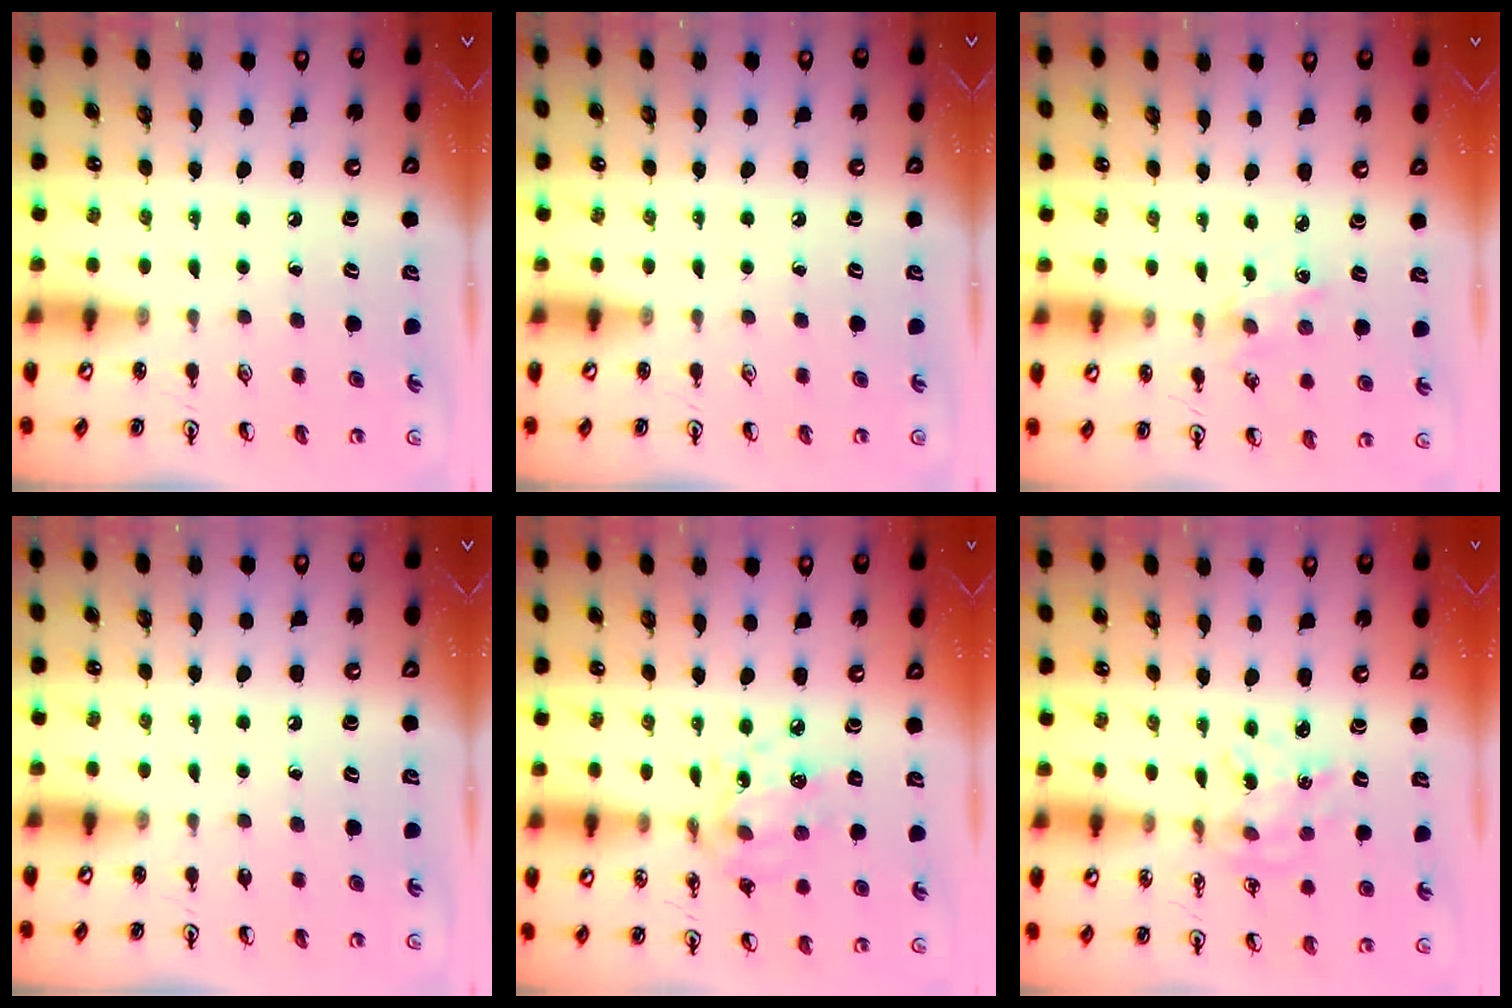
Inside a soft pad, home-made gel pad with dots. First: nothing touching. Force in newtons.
{"total": 0.0}
{"total": 2.5, "press": 2.5, "slide": 0.4}
{"total": 0.0}
{"total": 9.3, "press": 9.3, "slide": 0.6}
{"total": 1.5, "press": 1.5, "slide": 0.1}